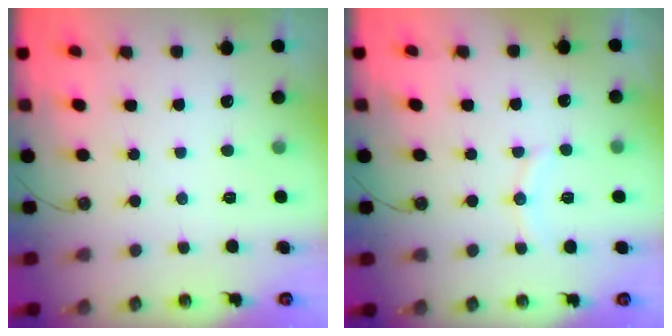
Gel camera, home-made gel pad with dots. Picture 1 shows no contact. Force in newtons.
{"total": 6.3, "press": 6.1, "slide": 1.4}